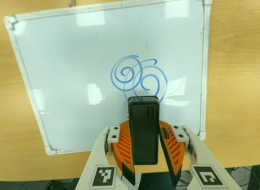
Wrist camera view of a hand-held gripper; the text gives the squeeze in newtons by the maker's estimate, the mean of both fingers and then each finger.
{"total": 6.6, "left": 6.2, "right": 7.1}